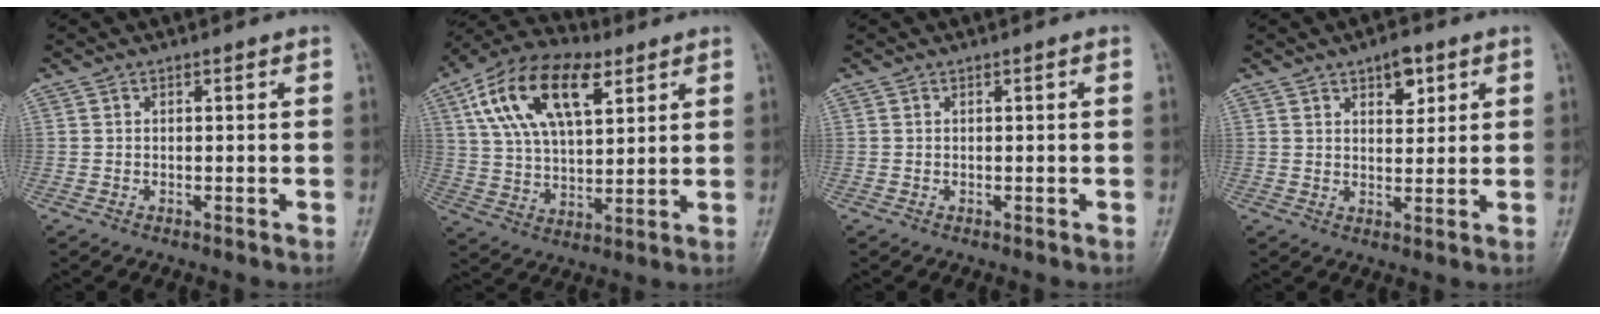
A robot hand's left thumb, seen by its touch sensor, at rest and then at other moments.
{"total": 18.5, "force": [8.0, 9.6, 13.6], "torque": [-0.228, -0.003, 0.142]}
{"total": 0.0}
{"total": 5.1, "force": [2.8, 2.7, 3.3], "torque": [-0.025, -0.013, 0.039]}